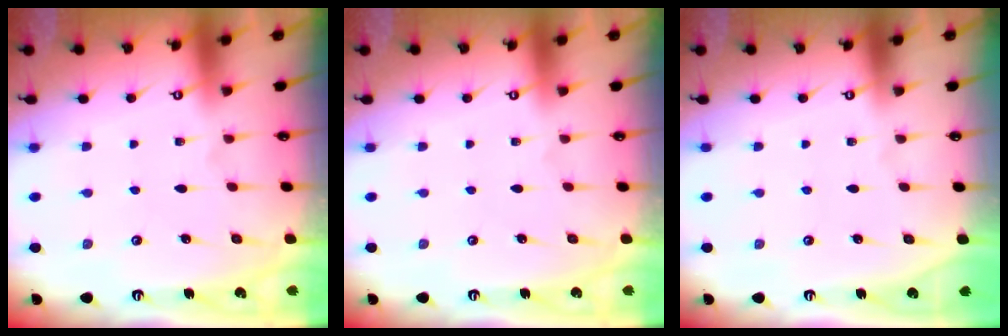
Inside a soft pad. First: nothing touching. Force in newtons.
{"total": 0.0}
{"total": 0.0}